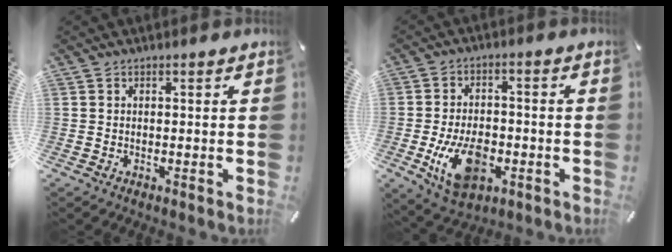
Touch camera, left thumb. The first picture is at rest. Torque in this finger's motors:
{"motor_torque": [0.41, 2.35, 0.57, 0.19, 0.44]}